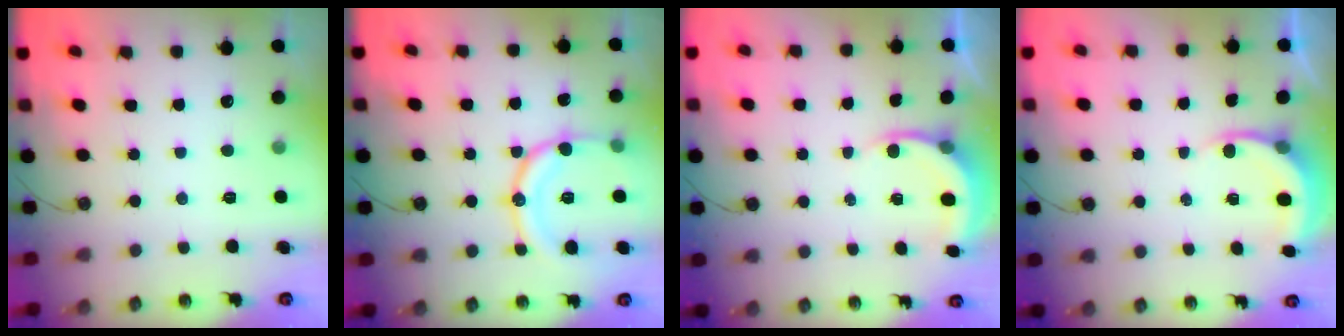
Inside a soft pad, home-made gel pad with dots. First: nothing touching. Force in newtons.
{"total": 15.4, "press": 15.4, "slide": 0.7}
{"total": 5.6, "press": 5.6, "slide": 0.5}
{"total": 5.6, "press": 5.6, "slide": 0.5}